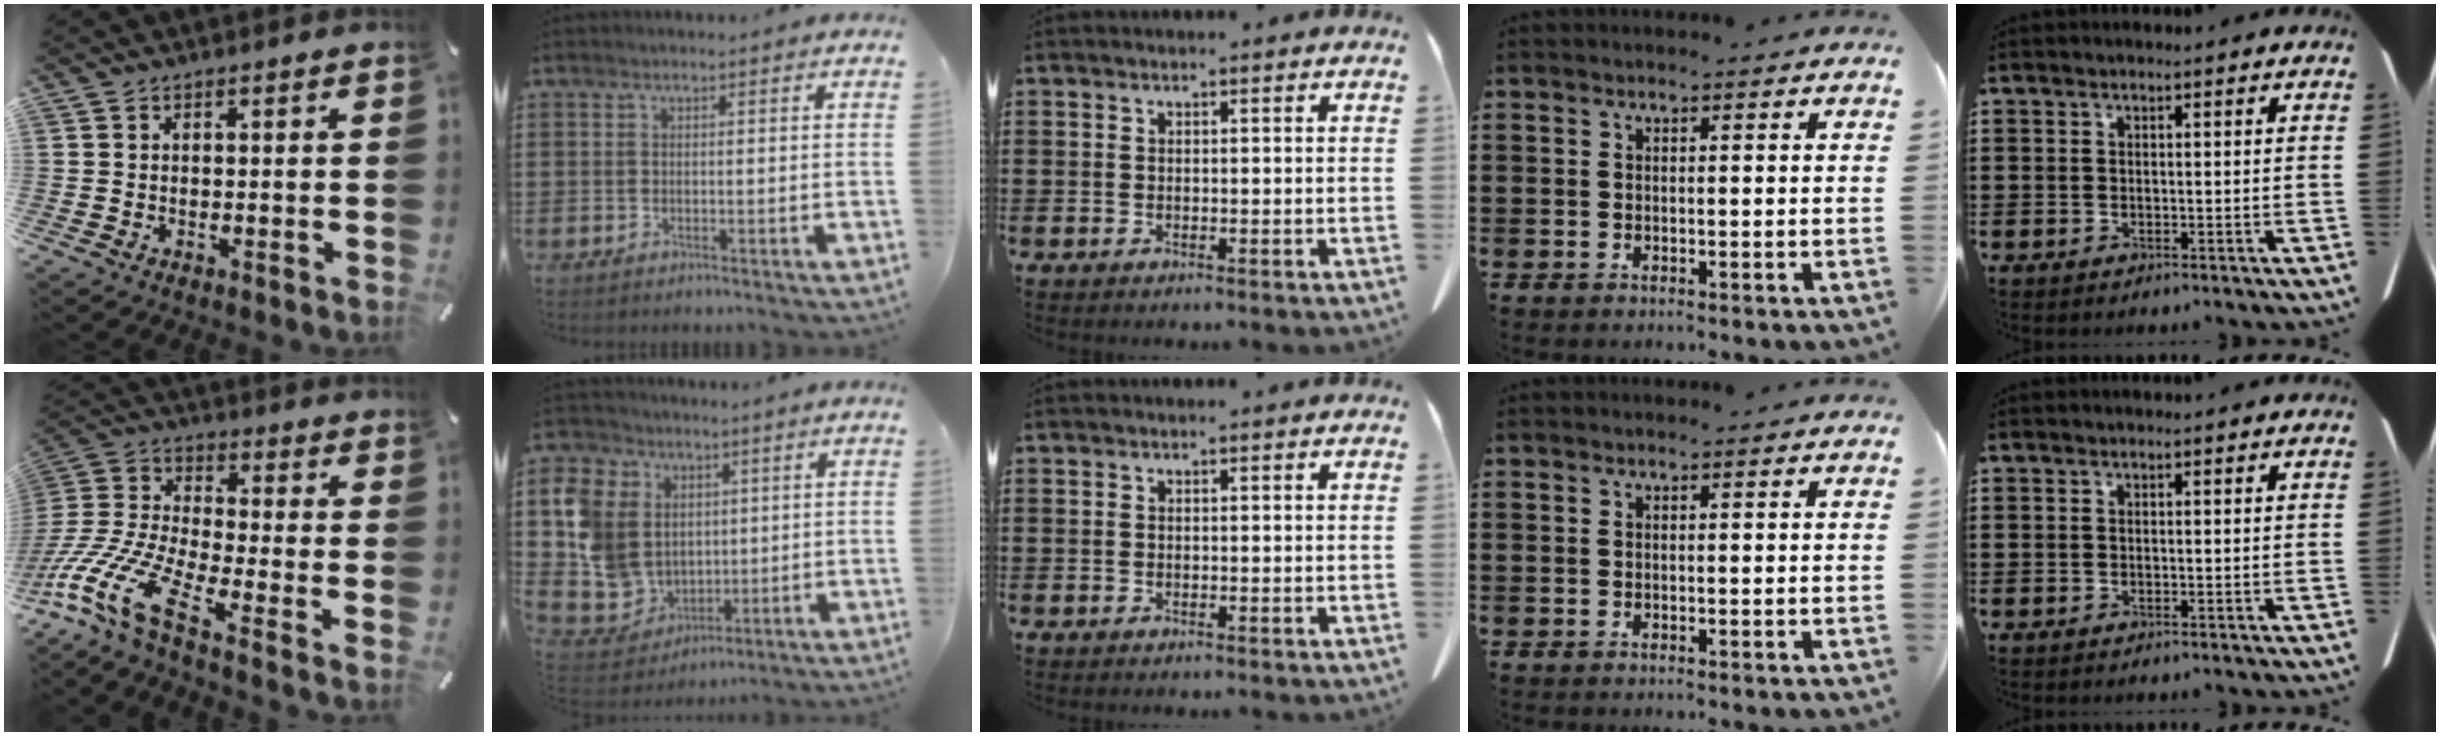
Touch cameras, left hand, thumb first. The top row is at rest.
{"thumb": {"total": 16.5, "force": [-9.3, 6.3, 12.1], "torque": [-0.264, 0.022, -0.169]}, "index": {"total": 10.3, "force": [2.1, 9.5, 3.3], "torque": [-0.132, 0.003, 0.047]}}